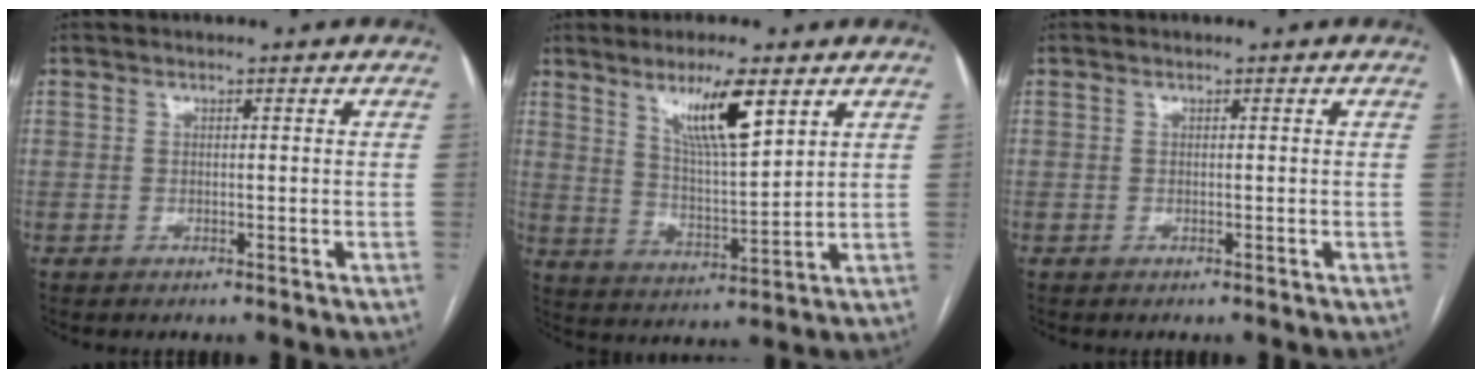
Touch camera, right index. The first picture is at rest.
{"total": 10.0, "force": [5.8, 1.1, 8.1], "torque": [-0.146, -0.009, 0.107]}
{"total": 0.0}